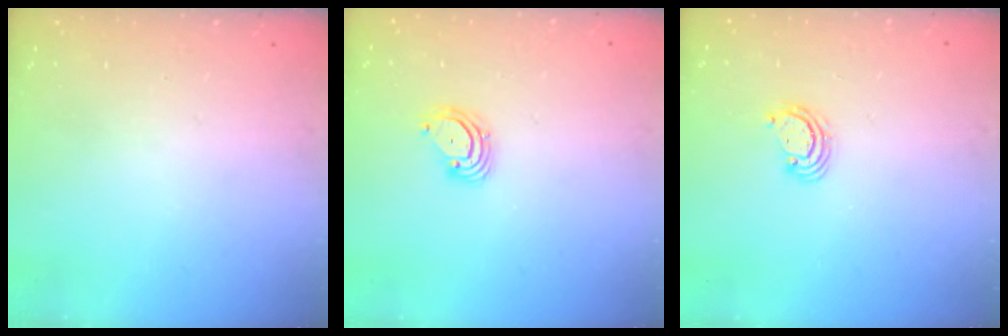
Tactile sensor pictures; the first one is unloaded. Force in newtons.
{"total": 3.4, "press": 3.4, "slide": 0.2}
{"total": 2.5, "press": 2.5, "slide": 0.2}